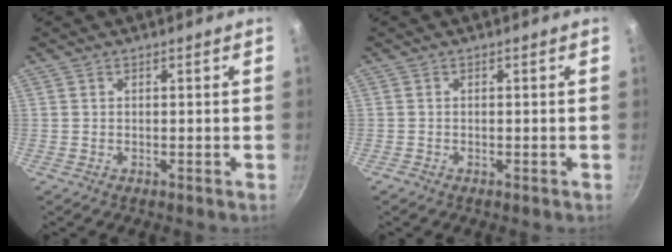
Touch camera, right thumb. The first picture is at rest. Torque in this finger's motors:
{"motor_torque": [0.11, 0.02, -0.08, -0.01, 0.01]}